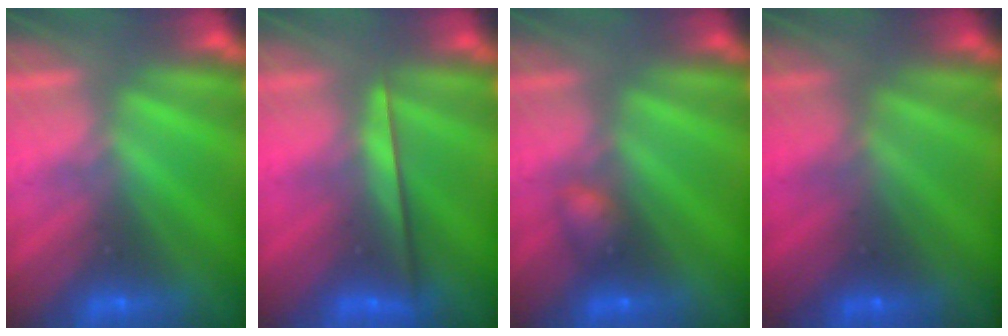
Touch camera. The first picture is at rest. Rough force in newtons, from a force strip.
{"total": 2.3}
{"total": 2.2}
{"total": 1.8}